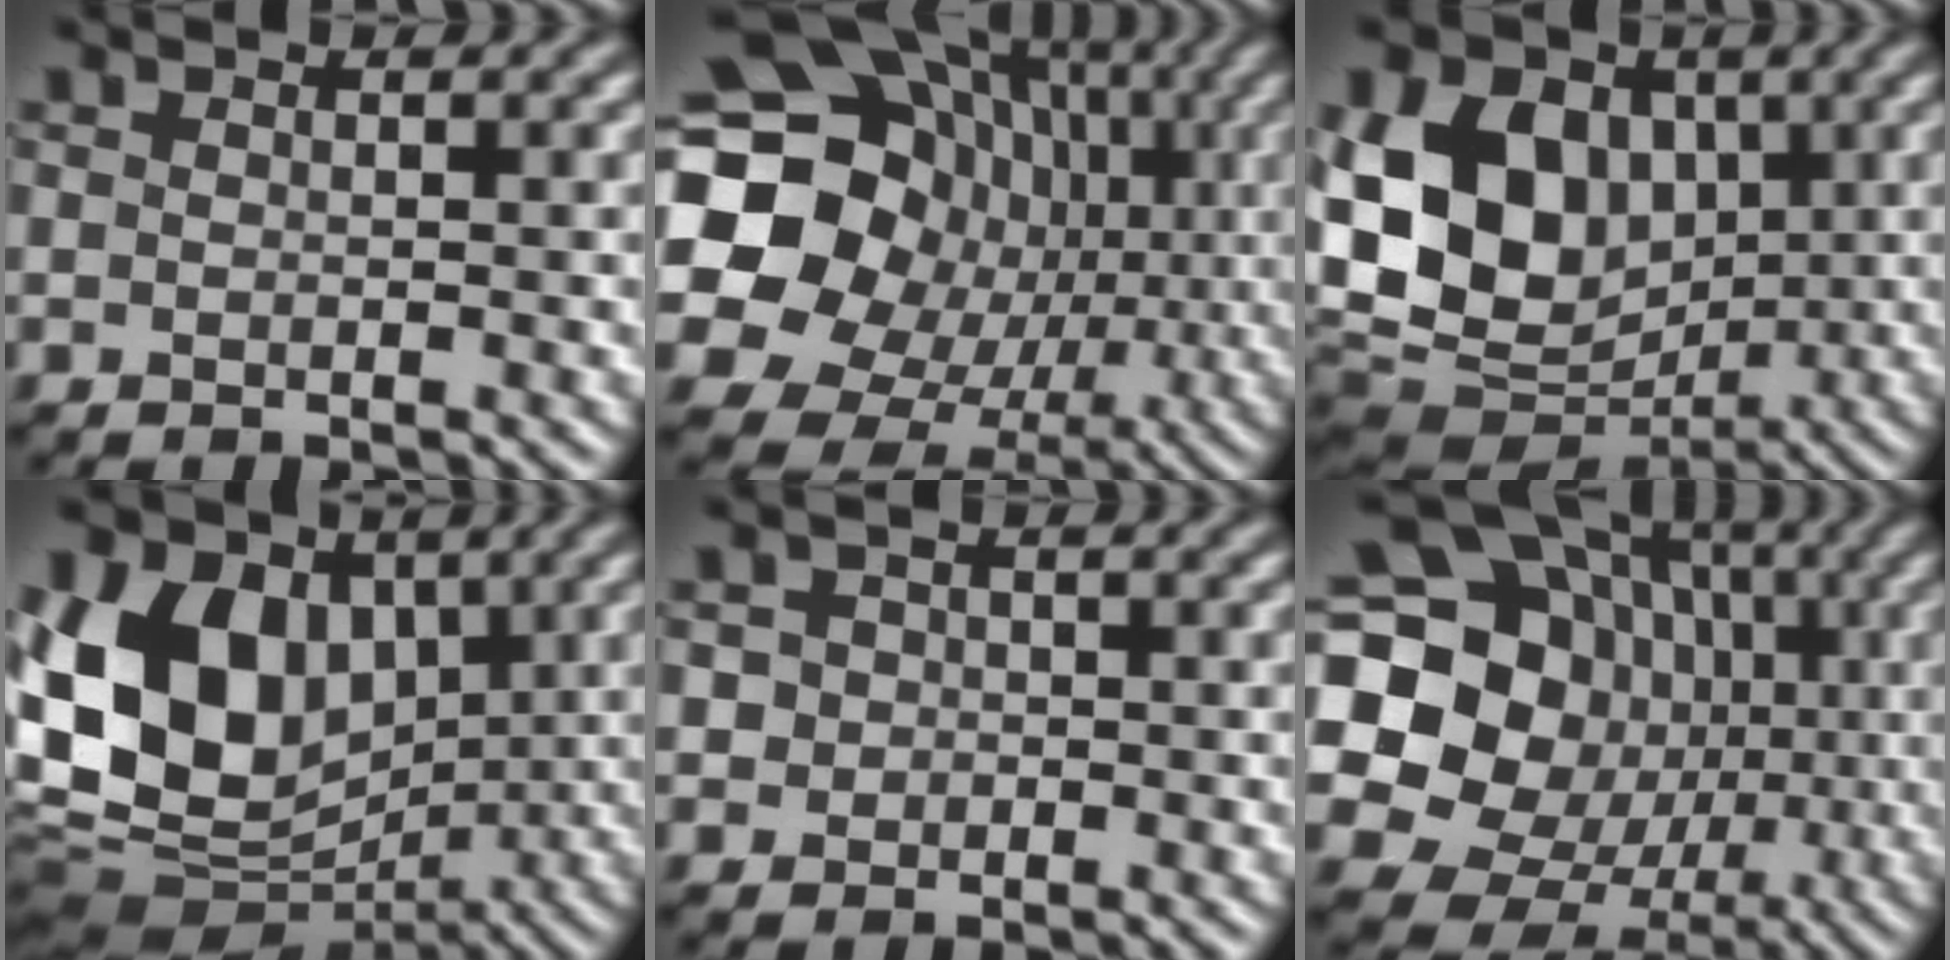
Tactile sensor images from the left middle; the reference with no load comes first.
{"total": 21.9, "force": [-0.4, 19.8, 9.4], "torque": [-0.189, 0.017, -0.044]}
{"total": 14.5, "force": [1.2, 11.1, 9.2], "torque": [-0.179, 0.012, 0.027]}
{"total": 14.4, "force": [1.3, 11.3, 8.8], "torque": [-0.174, 0.011, 0.017]}
{"total": 1.9, "force": [-0.2, 1.9, 0.1], "torque": [0.014, 0.003, -0.013]}
{"total": 22.9, "force": [-0.1, 20.9, 9.4], "torque": [-0.195, 0.031, -0.045]}